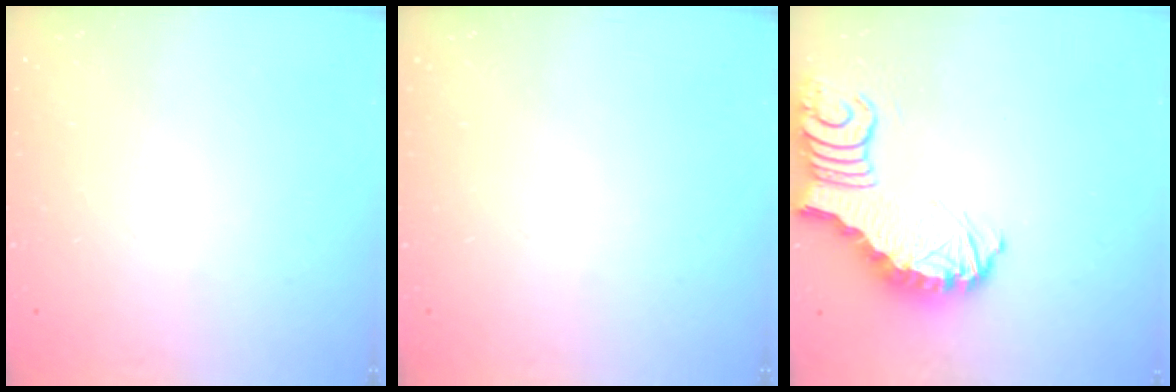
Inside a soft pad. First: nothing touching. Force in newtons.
{"total": 0.0}
{"total": 5.3, "press": 5.2, "slide": 0.8}